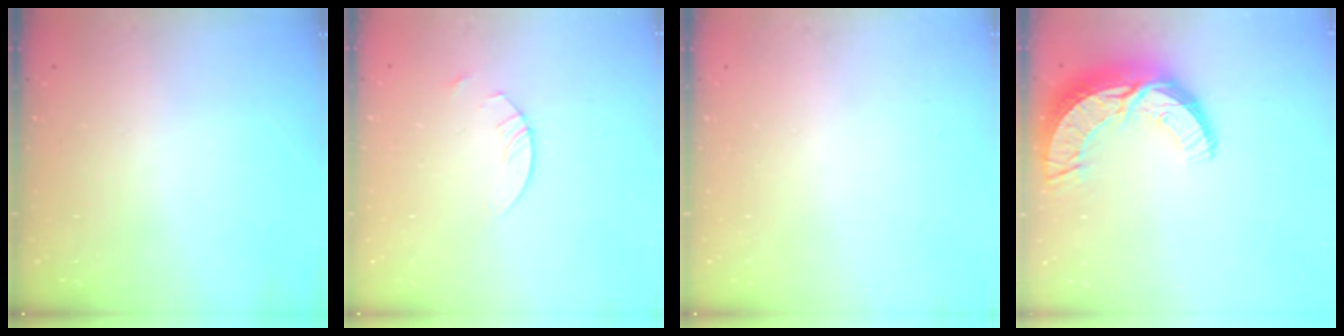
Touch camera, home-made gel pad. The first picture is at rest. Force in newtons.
{"total": 2.4, "press": 2.4, "slide": 0.1}
{"total": 0.0}
{"total": 15.2, "press": 15.2, "slide": 1.0}